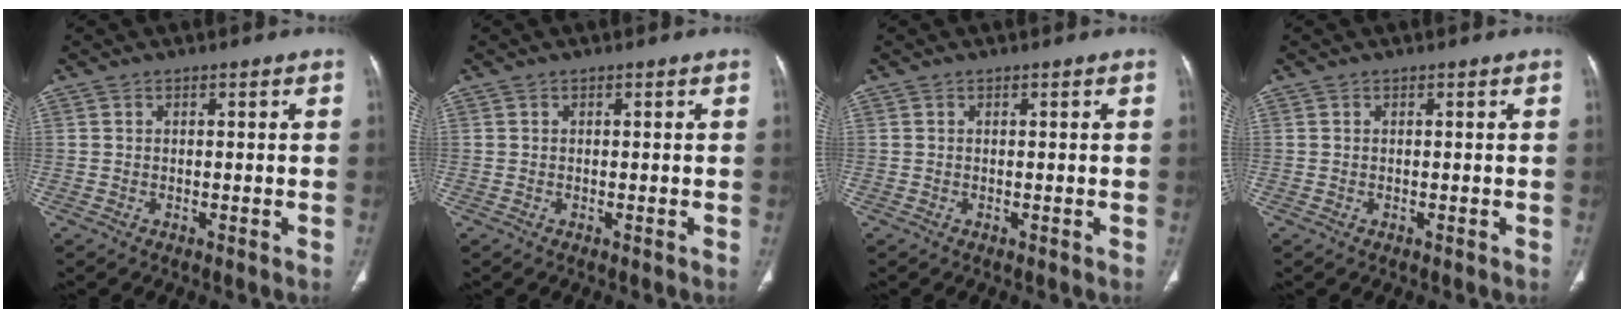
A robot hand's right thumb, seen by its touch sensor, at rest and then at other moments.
{"total": 0.0}
{"total": 0.0}
{"total": 0.0}